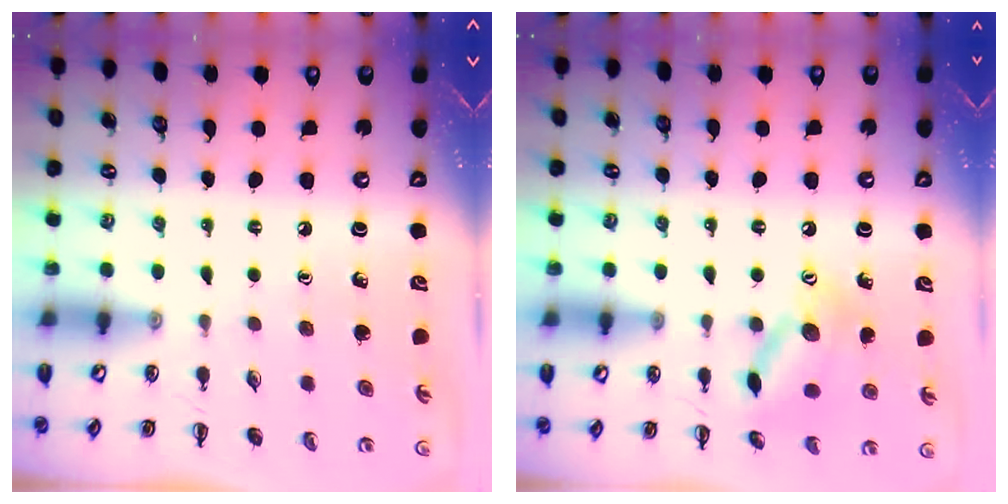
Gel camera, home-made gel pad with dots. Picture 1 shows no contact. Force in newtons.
{"total": 12.9, "press": 12.9, "slide": 0.5}